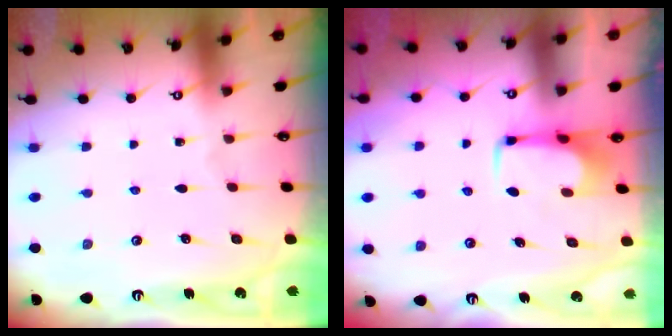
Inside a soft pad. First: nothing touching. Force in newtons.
{"total": 1.7, "press": 1.6, "slide": 0.5}